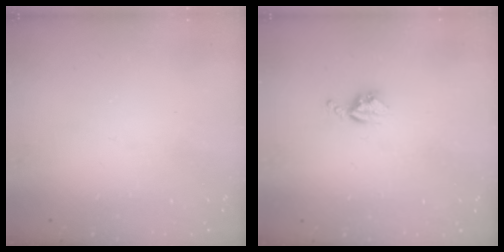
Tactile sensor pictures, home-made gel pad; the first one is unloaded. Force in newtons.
{"total": 4.4, "press": 4.3, "slide": 0.5}